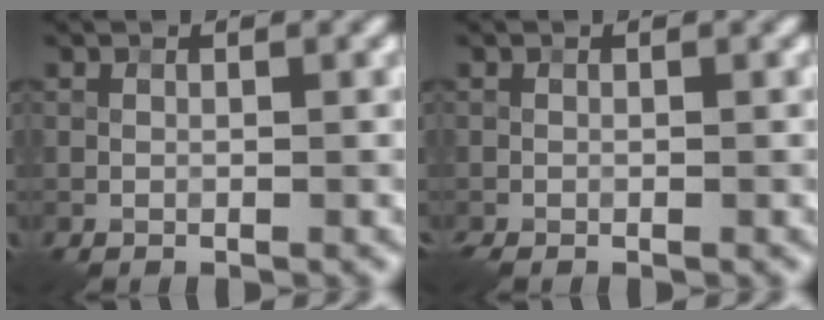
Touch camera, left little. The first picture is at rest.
{"total": 0.7, "force": [-0.6, 0.1, 0.3], "torque": [-0.005, -0.004, -0.015]}